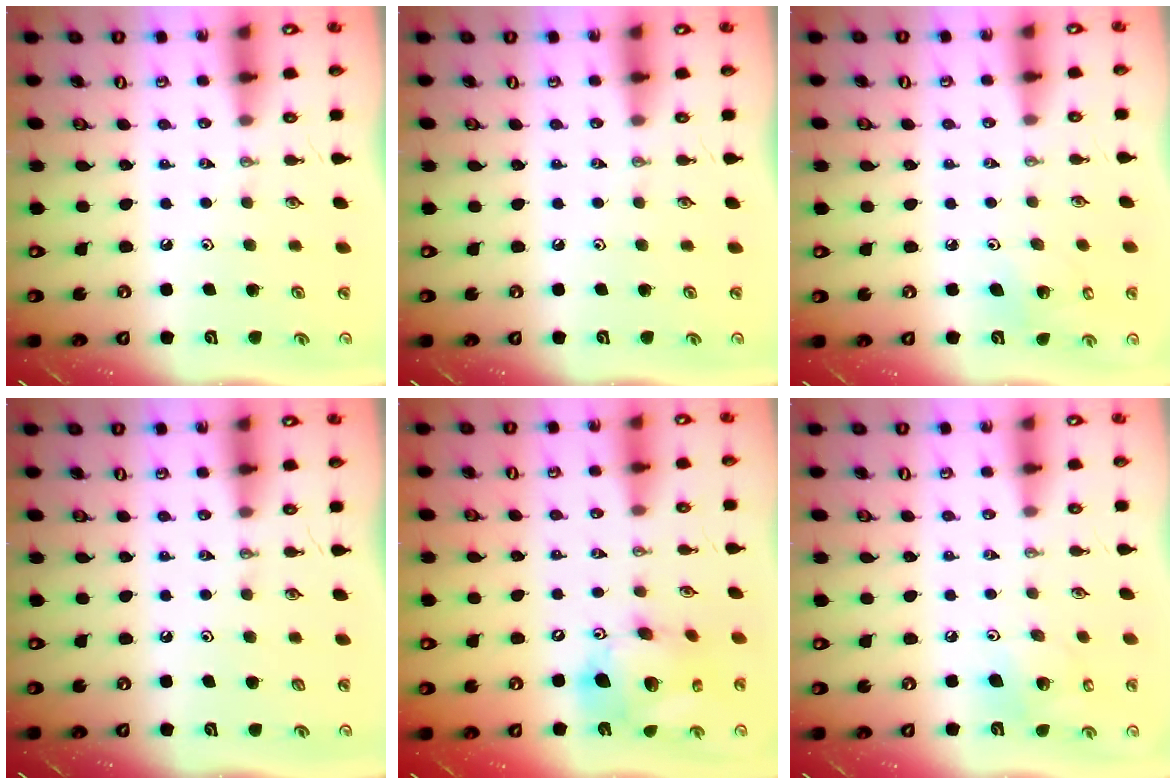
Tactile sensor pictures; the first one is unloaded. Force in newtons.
{"total": 0.0}
{"total": 5.9, "press": 5.5, "slide": 2.3}
{"total": 1.4, "press": 0.2, "slide": 1.4}
{"total": 15.7, "press": 15.6, "slide": 2.3}
{"total": 9.3, "press": 9.2, "slide": 1.6}